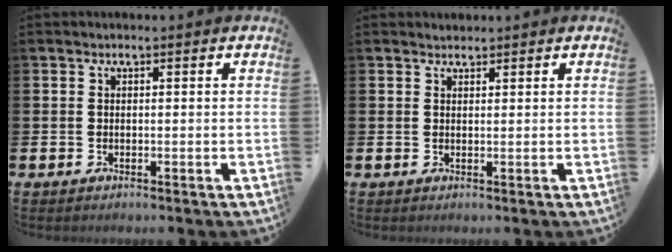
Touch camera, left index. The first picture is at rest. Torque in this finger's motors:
{"motor_torque": [0.04, 0.01, -0.11, -0.01]}